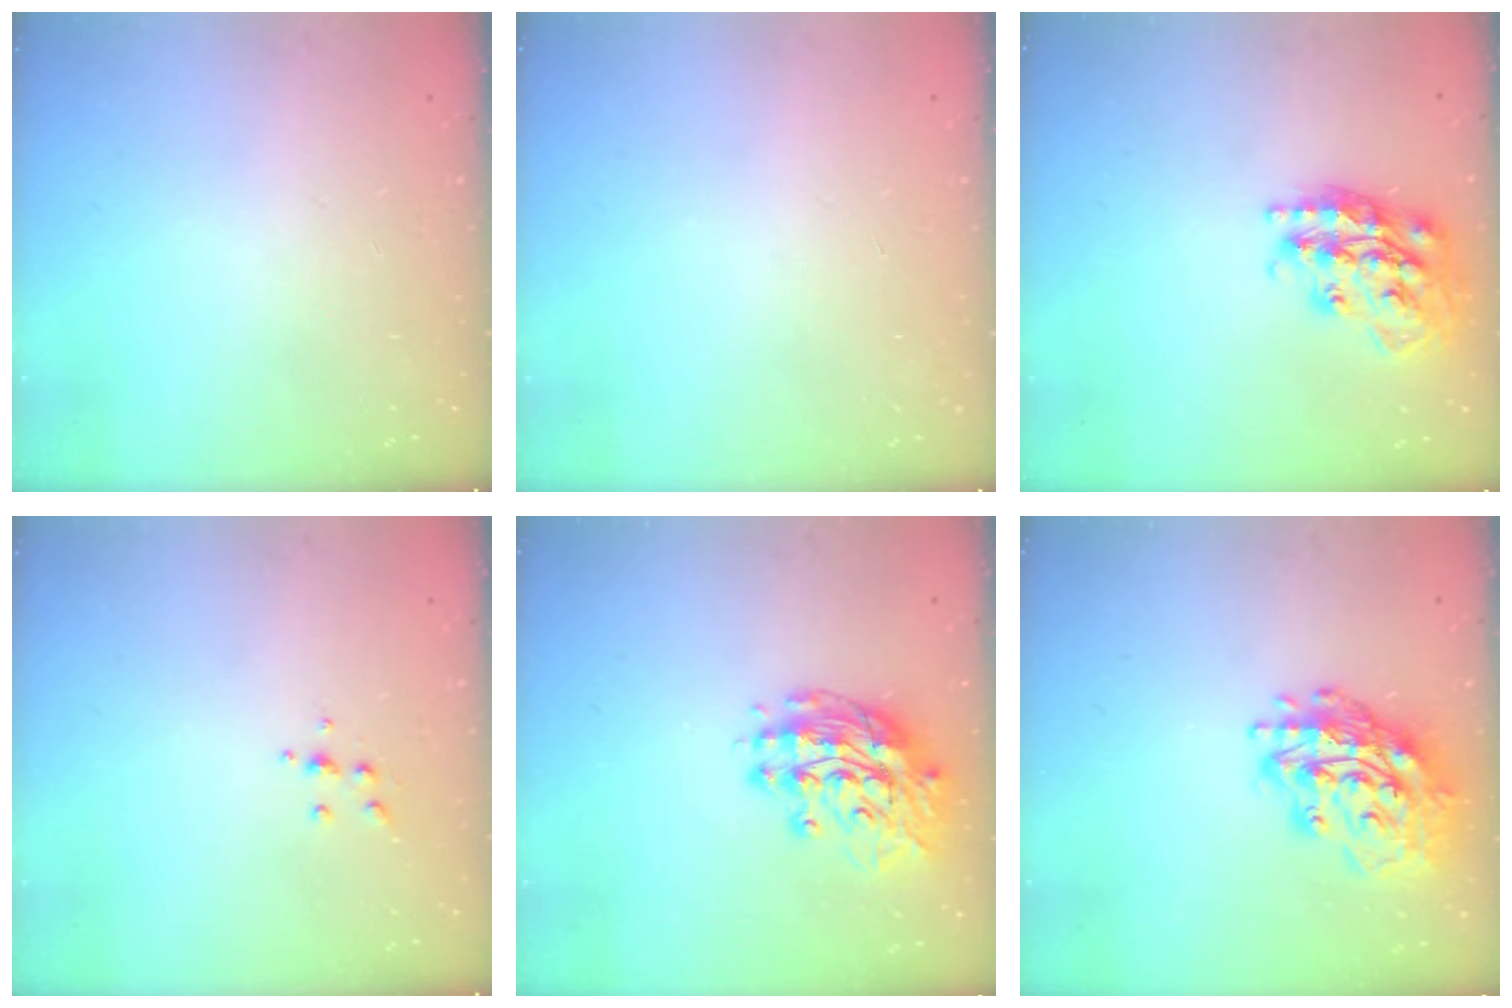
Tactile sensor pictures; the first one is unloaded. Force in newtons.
{"total": 0.0}
{"total": 20.4, "press": 20.3, "slide": 1.8}
{"total": 5.0, "press": 4.9, "slide": 0.8}
{"total": 14.0, "press": 14.0, "slide": 1.3}
{"total": 21.4, "press": 21.3, "slide": 2.1}